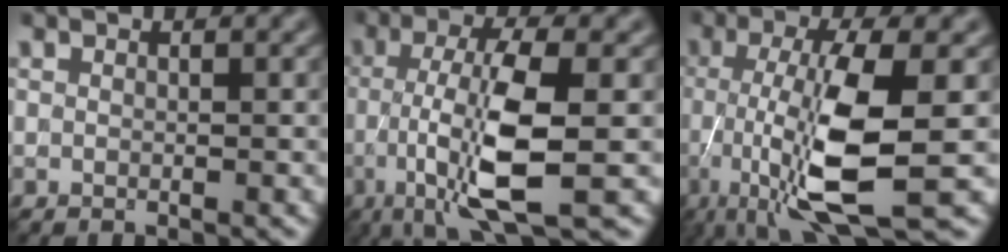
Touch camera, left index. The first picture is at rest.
{"total": 8.9, "force": [-1.9, 2.2, 8.4], "torque": [-0.152, 0.002, -0.040]}
{"total": 9.7, "force": [-2.6, 2.3, 9.0], "torque": [-0.171, -0.006, -0.051]}